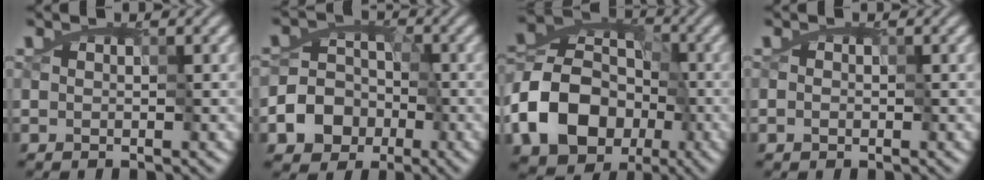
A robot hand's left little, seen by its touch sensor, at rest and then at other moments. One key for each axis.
{"total": 8.3, "fx": -5.0, "fy": 6.5, "fz": 1.0, "tx": -0.006, "ty": -0.009, "tz": -0.105}
{"total": 10.7, "fx": -5.5, "fy": 7.8, "fz": 5.0, "tx": -0.097, "ty": 0.001, "tz": -0.101}
{"total": 1.4, "fx": 0.2, "fy": 1.2, "fz": 0.8, "tx": -0.014, "ty": 0.011, "tz": 0.001}